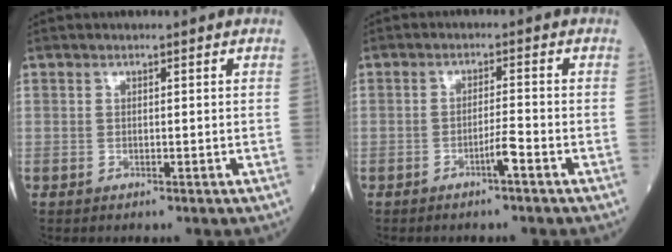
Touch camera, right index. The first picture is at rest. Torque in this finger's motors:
{"motor_torque": [0.94, -0.22, 0.50, 0.12]}